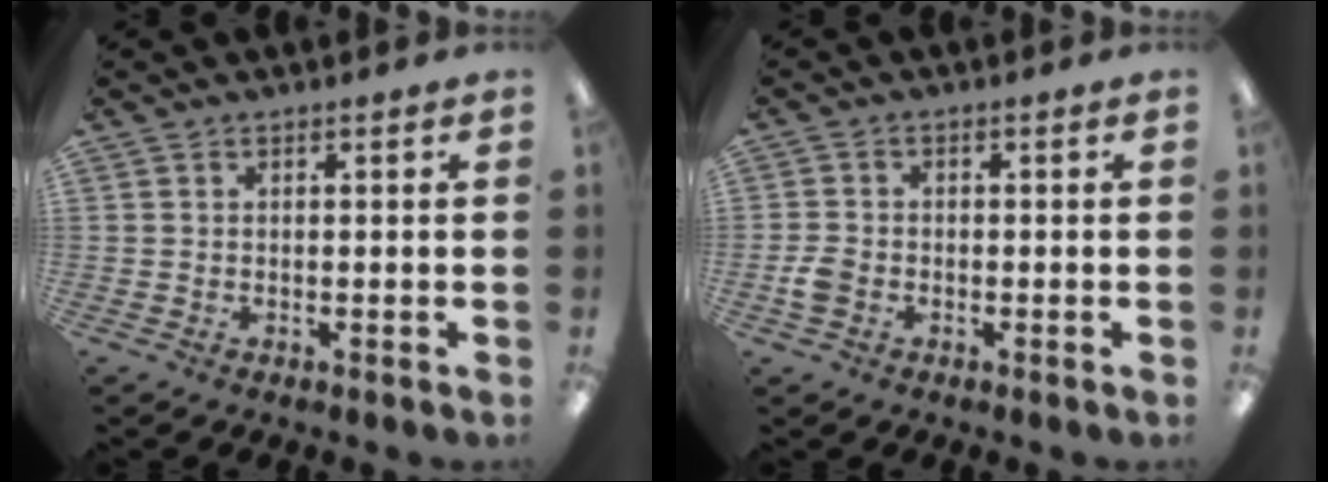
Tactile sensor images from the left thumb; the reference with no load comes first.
{"total": 3.3, "force": [-1.2, 2.4, 1.9], "torque": [-0.037, 0.006, -0.023]}